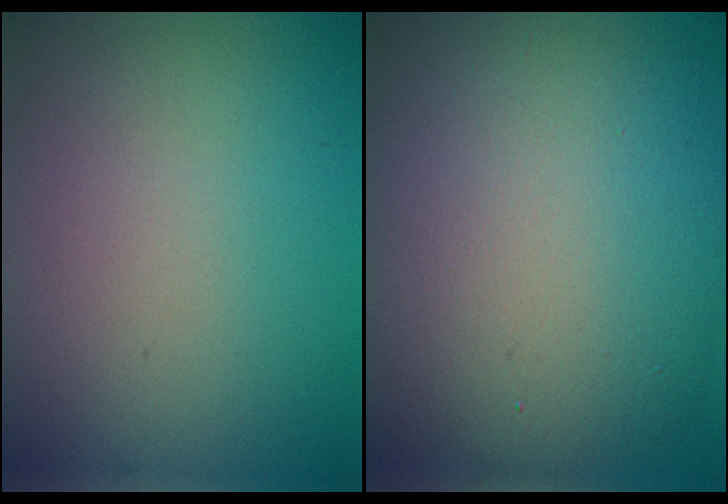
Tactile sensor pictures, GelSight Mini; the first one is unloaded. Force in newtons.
{"total": 13.8, "press": 13.7, "slide": 0.7}